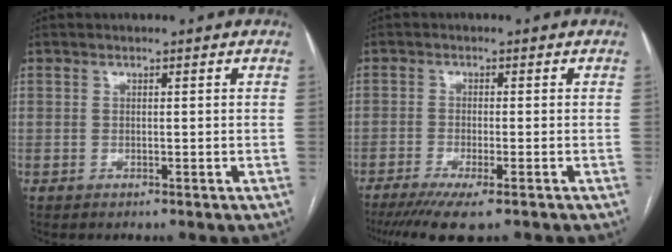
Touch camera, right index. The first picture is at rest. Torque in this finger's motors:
{"motor_torque": [1.15, -0.73, 0.36, 0.11]}